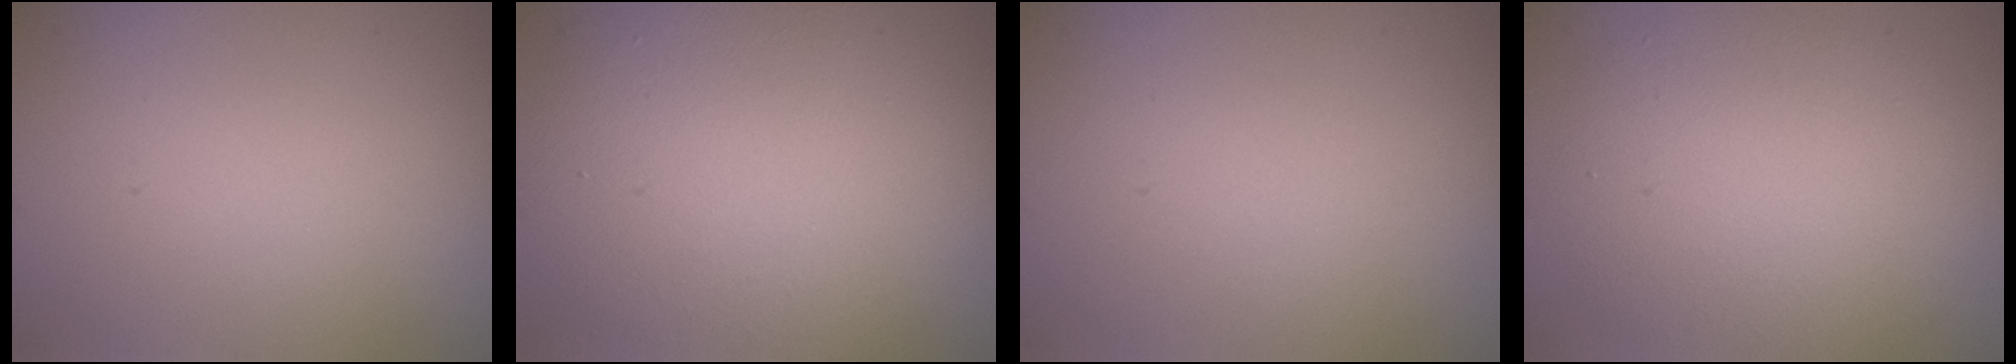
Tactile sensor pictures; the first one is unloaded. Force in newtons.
{"total": 10.7, "press": 10.6, "slide": 0.5}
{"total": 0.0}
{"total": 6.6, "press": 6.6, "slide": 0.5}